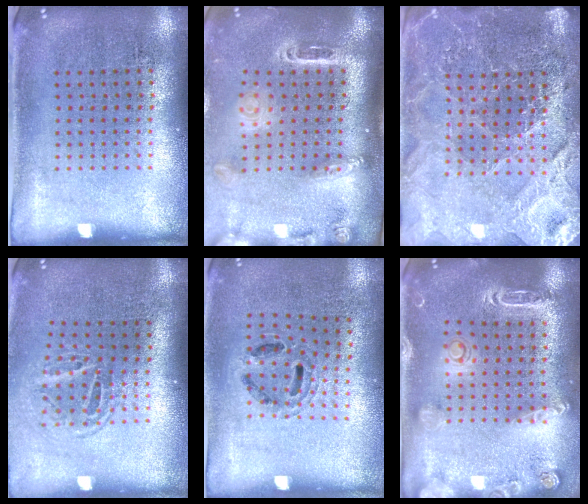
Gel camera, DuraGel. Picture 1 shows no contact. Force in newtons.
{"total": 2.7, "press": 1.9, "slide": 1.8}
{"total": 4.1, "press": 3.8, "slide": 1.3}
{"total": 1.6, "press": 1.1, "slide": 1.2}
{"total": 0.9, "press": 0.8, "slide": 0.3}
{"total": 2.0, "press": 1.9, "slide": 0.5}